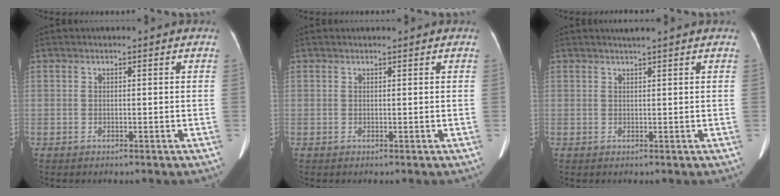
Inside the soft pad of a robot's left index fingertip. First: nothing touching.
{"total": 0.7, "force": [0.6, 0.1, 0.3], "torque": [-0.005, 0.012, 0.012]}
{"total": 2.9, "force": [2.5, -0.1, 1.4], "torque": [-0.018, 0.015, 0.036]}